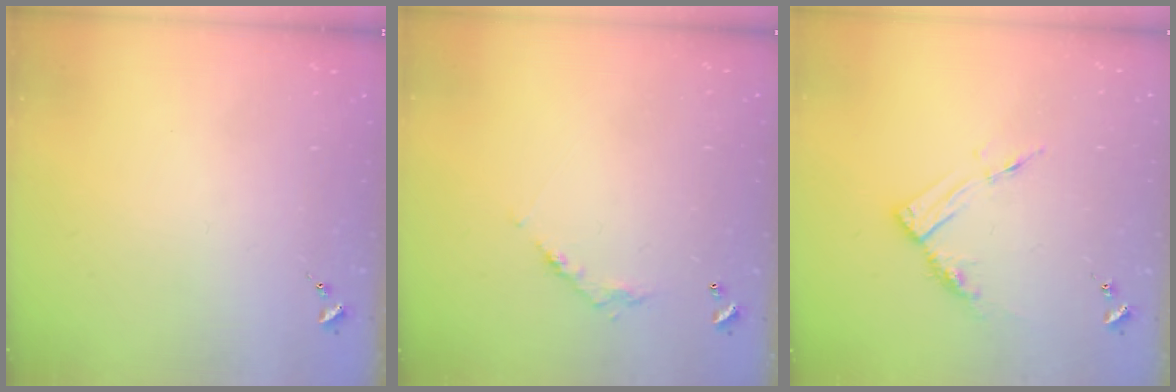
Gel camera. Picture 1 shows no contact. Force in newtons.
{"total": 6.0, "press": 6.0, "slide": 0.3}
{"total": 8.8, "press": 8.8, "slide": 0.6}